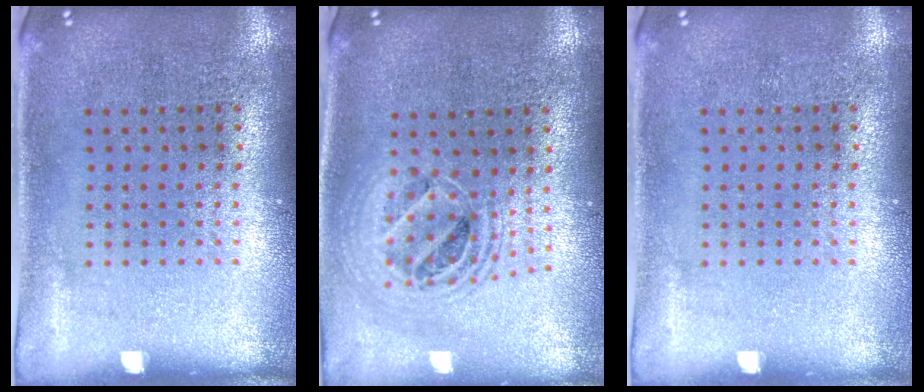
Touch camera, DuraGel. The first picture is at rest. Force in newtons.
{"total": 1.9, "press": 1.6, "slide": 1.1}
{"total": 0.0}